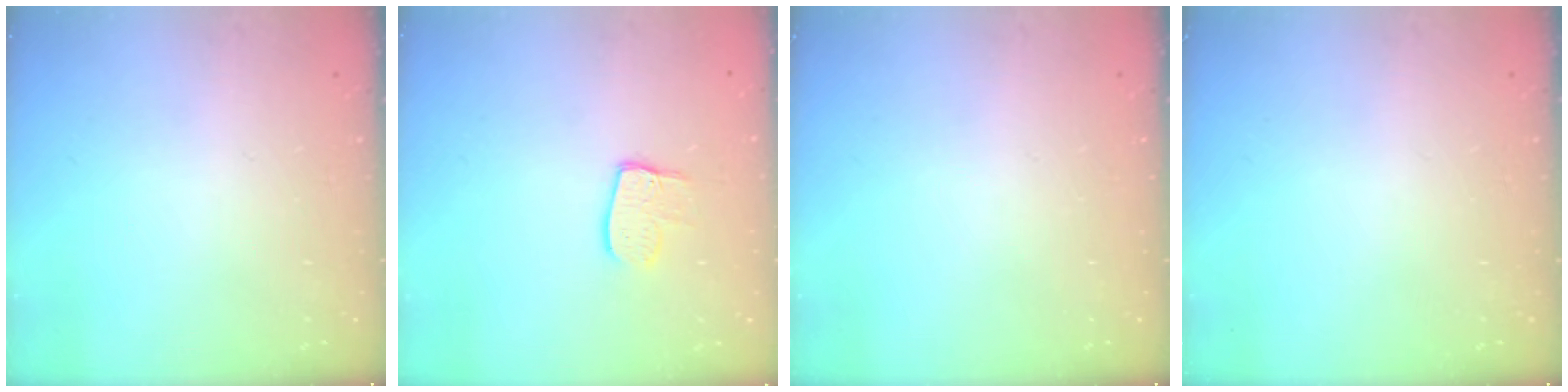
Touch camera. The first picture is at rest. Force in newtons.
{"total": 8.5, "press": 8.5, "slide": 0.7}
{"total": 0.0}
{"total": 0.0}